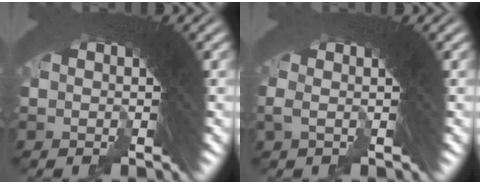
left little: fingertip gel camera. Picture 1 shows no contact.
{"total": 1.7, "force": [0.4, -0.1, 1.6], "torque": [-0.017, 0.013, 0.000]}